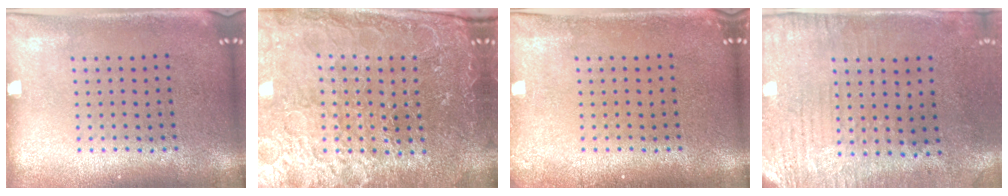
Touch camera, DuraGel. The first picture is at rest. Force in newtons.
{"total": 4.7, "press": 4.4, "slide": 1.5}
{"total": 0.6, "press": 0.6, "slide": 0.1}
{"total": 2.9, "press": 2.4, "slide": 1.7}